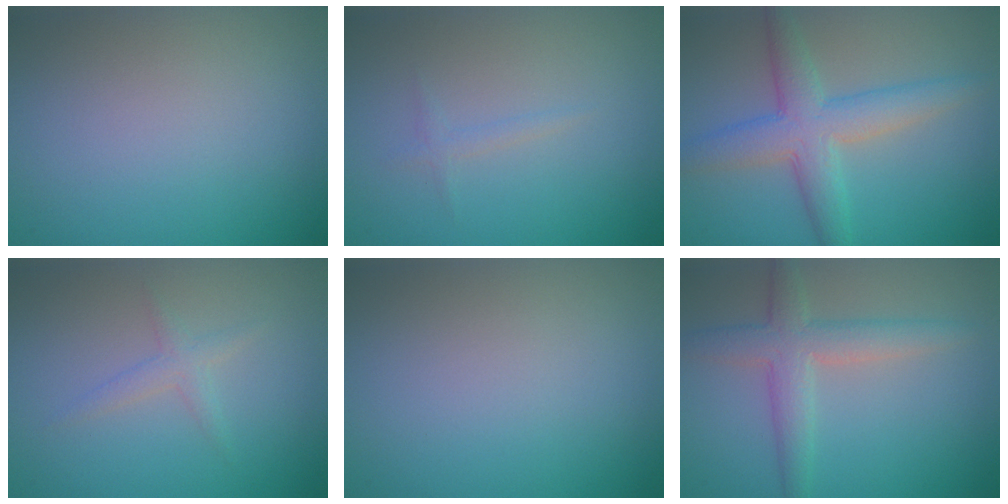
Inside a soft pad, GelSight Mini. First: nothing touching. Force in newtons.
{"total": 0.8, "press": 0.8, "slide": 0.0}
{"total": 5.2, "press": 5.2, "slide": 0.1}
{"total": 1.3, "press": 1.3, "slide": 0.1}
{"total": 0.0}
{"total": 3.9, "press": 3.9, "slide": 0.1}